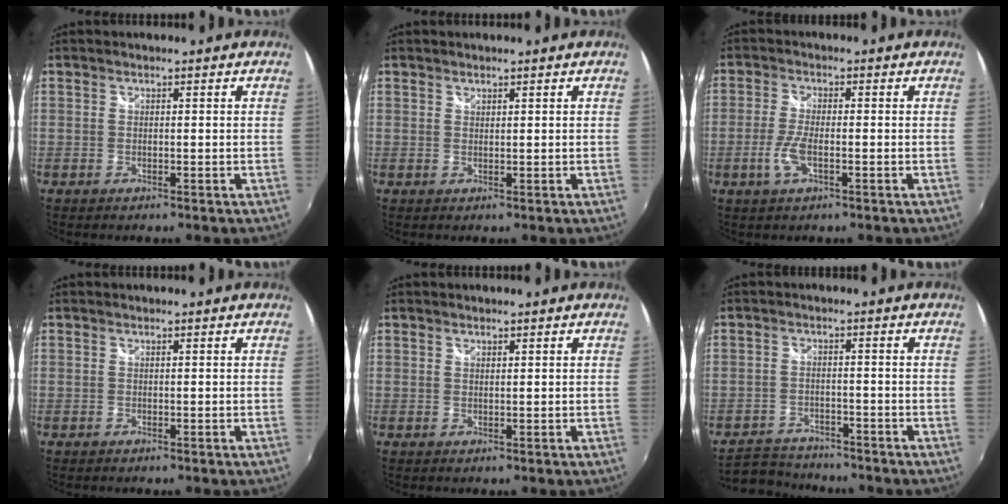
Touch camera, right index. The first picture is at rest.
{"total": 0.6, "force": [0.6, 0.1, 0.0], "torque": [0.001, 0.000, 0.011]}
{"total": 4.8, "force": [-1.7, 1.5, 4.2], "torque": [-0.095, -0.006, -0.034]}
{"total": 0.0}
{"total": 0.7, "force": [0.6, 0.3, 0.3], "torque": [-0.003, 0.000, 0.009]}
{"total": 6.8, "force": [-6.2, 2.8, 0.7], "torque": [-0.039, 0.010, -0.104]}